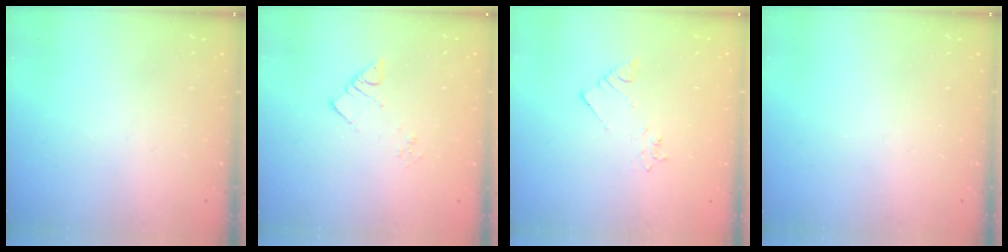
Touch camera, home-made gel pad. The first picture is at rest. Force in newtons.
{"total": 3.3, "press": 3.3, "slide": 0.2}
{"total": 2.1, "press": 2.1, "slide": 0.4}
{"total": 0.0}